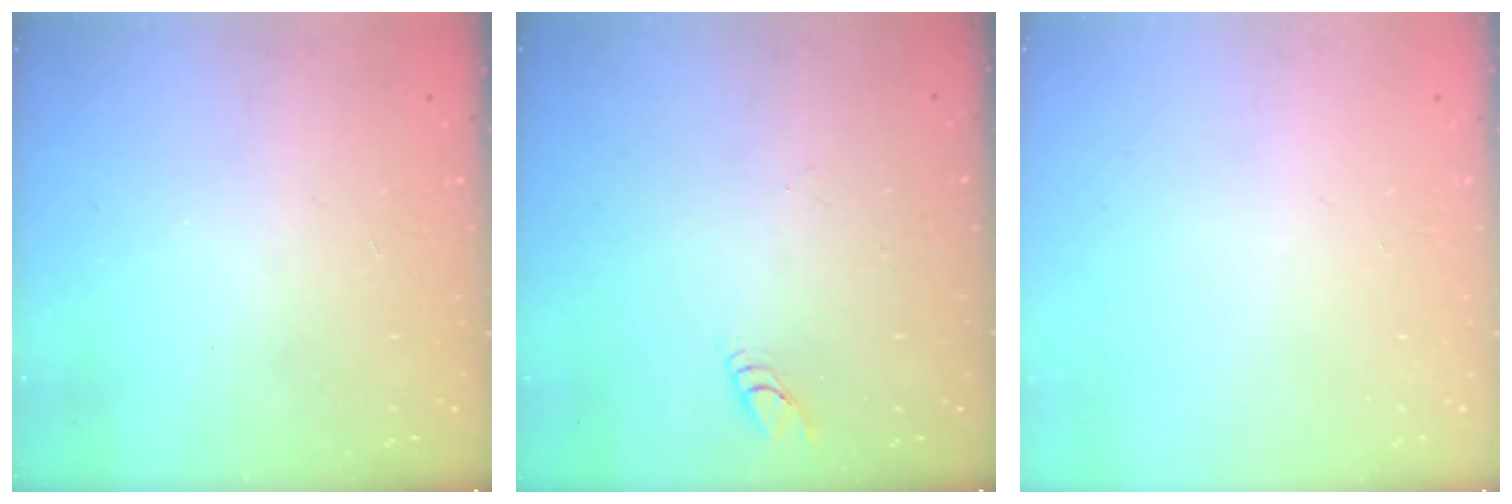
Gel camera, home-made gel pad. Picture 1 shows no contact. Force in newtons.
{"total": 2.7, "press": 2.7, "slide": 0.3}
{"total": 0.0}